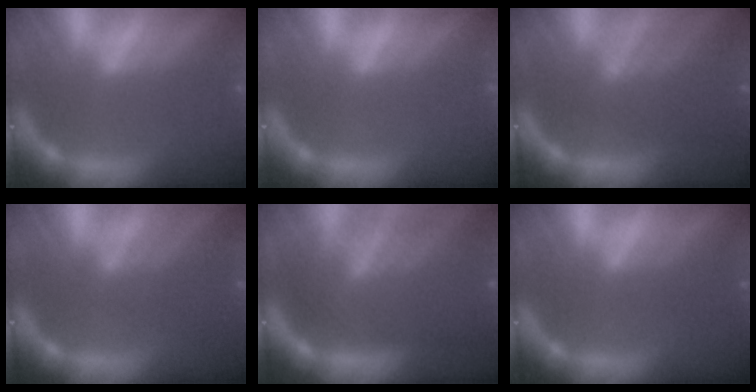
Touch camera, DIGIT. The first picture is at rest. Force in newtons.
{"total": 0.0}
{"total": 6.0}
{"total": 4.1}
{"total": 9.5}
{"total": 1.9}